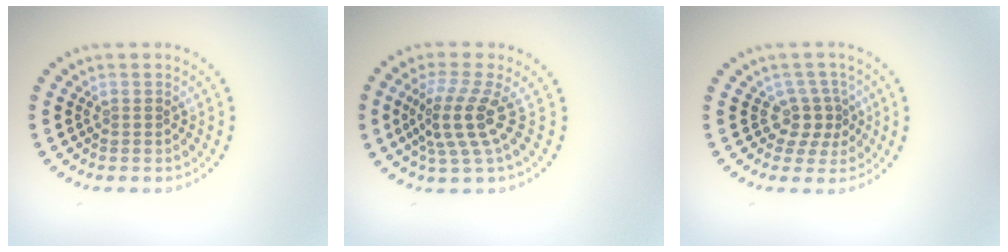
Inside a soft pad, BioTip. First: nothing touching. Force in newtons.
{"total": 4.0, "press": 2.8, "slide": 2.7}
{"total": 2.5, "press": 1.8, "slide": 1.8}